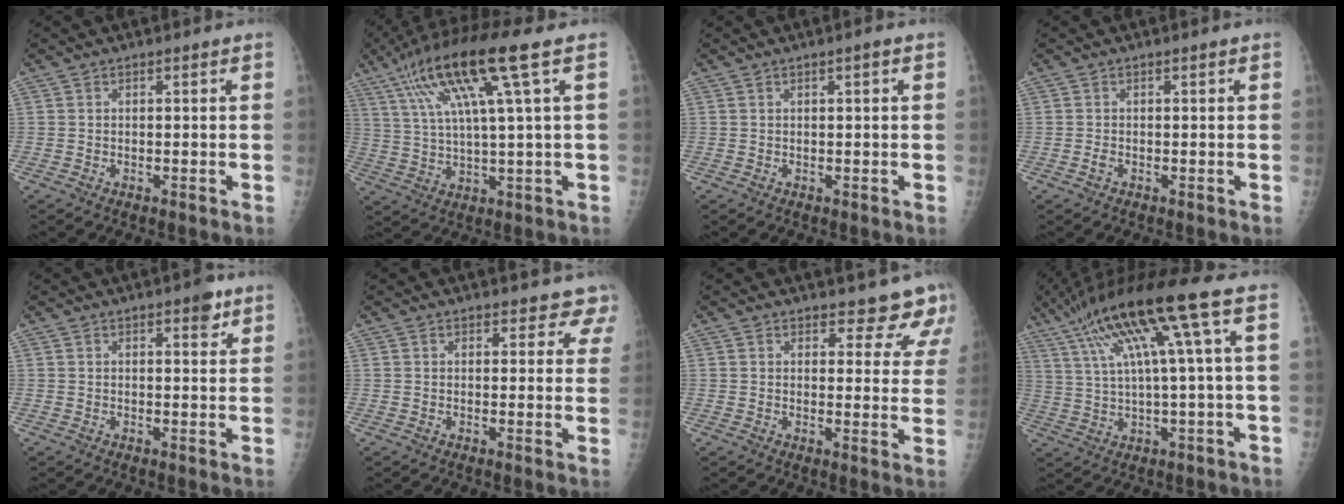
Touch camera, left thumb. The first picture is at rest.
{"total": 15.9, "force": [6.8, 1.1, 14.4], "torque": [-0.278, 0.006, 0.120]}
{"total": 0.8, "force": [0.2, 0.1, 0.8], "torque": [-0.012, 0.002, 0.002]}
{"total": 0.7, "force": [-0.4, 0.3, 0.5], "torque": [-0.008, 0.003, -0.006]}
{"total": 3.2, "force": [1.9, 1.3, 2.2], "torque": [-0.018, -0.007, 0.022]}
{"total": 4.3, "force": [3.8, 1.9, 0.3], "torque": [0.039, -0.019, 0.023]}
{"total": 8.0, "force": [7.2, 3.2, 1.5], "torque": [0.030, -0.040, 0.061]}
{"total": 16.5, "force": [5.8, 1.5, 15.4], "torque": [-0.290, 0.029, 0.101]}